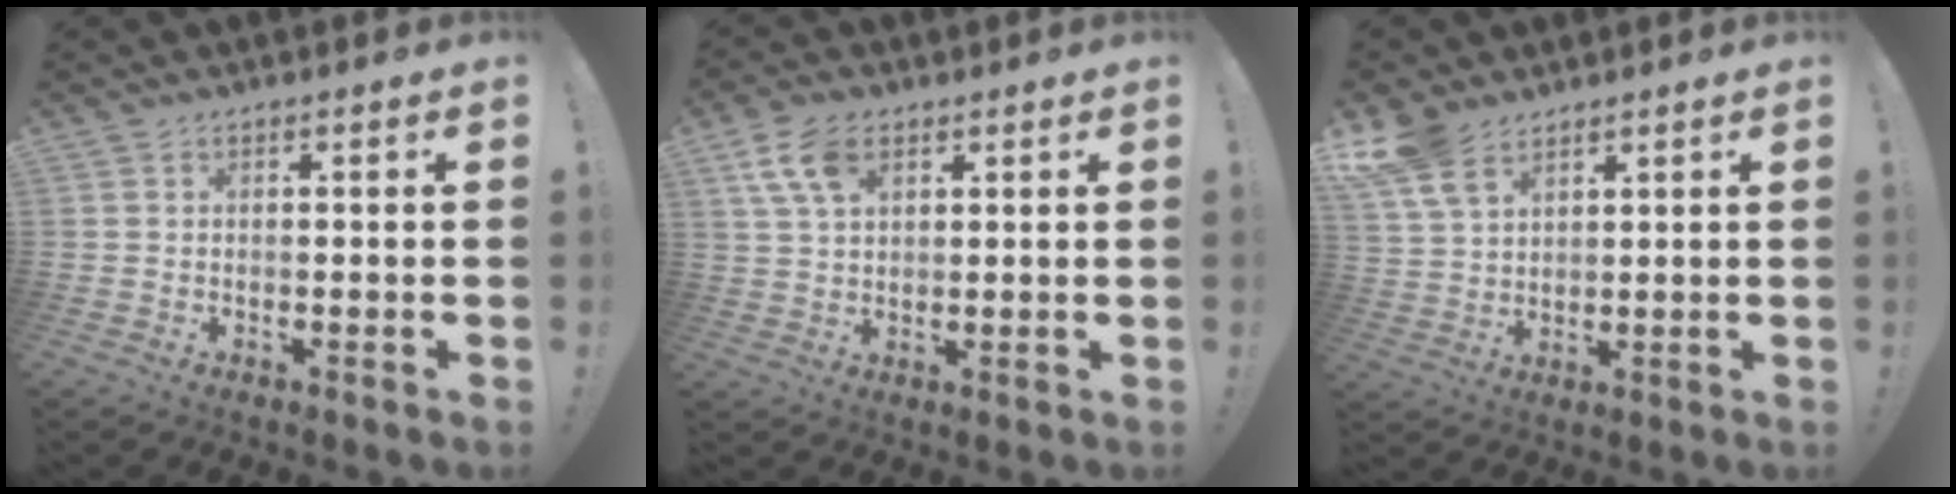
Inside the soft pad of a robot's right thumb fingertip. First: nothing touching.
{"total": 8.2, "force": [4.0, 4.8, 5.4], "torque": [-0.101, -0.007, 0.078]}
{"total": 9.3, "force": [6.4, 4.8, 4.7], "torque": [-0.104, -0.027, 0.127]}